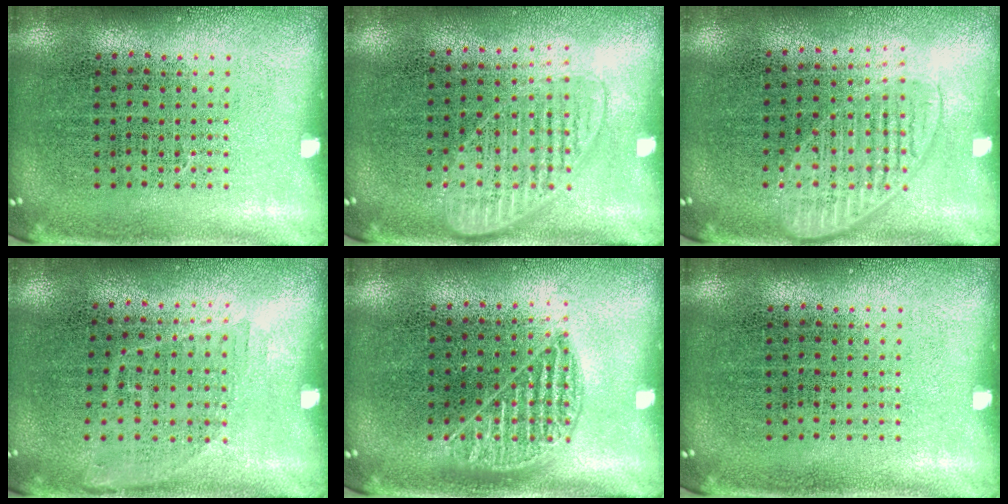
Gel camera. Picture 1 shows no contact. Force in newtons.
{"total": 1.4, "press": 1.3, "slide": 0.6}
{"total": 1.4, "press": 1.3, "slide": 0.6}
{"total": 1.1, "press": 0.9, "slide": 0.6}
{"total": 1.0, "press": 0.8, "slide": 0.6}
{"total": 0.0}